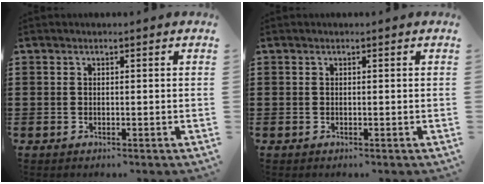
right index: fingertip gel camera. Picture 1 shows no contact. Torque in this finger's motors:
{"motor_torque": [-0.10, 0.27, 0.02, 0.00]}